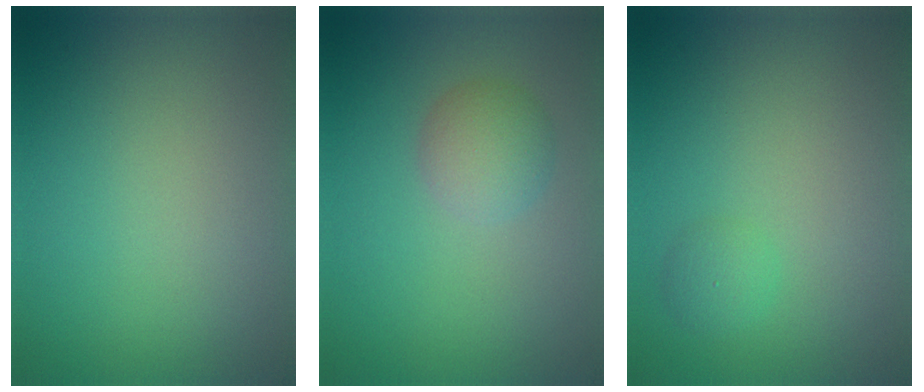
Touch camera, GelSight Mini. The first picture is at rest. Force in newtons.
{"total": 2.5, "press": 2.5, "slide": 0.1}
{"total": 1.3, "press": 1.2, "slide": 0.1}